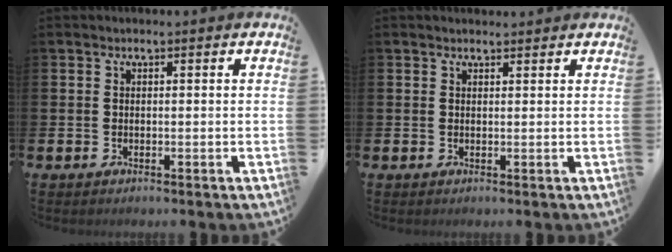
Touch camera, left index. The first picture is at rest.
{"total": 0.9, "force": [0.9, 0.2, 0.1], "torque": [0.008, 0.000, 0.013]}